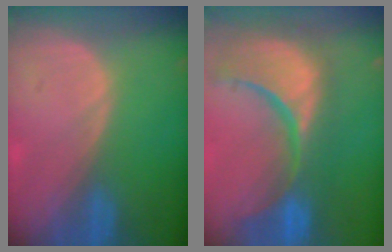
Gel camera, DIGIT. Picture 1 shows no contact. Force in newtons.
{"total": 15.4, "press": 12.2, "slide": 9.4}